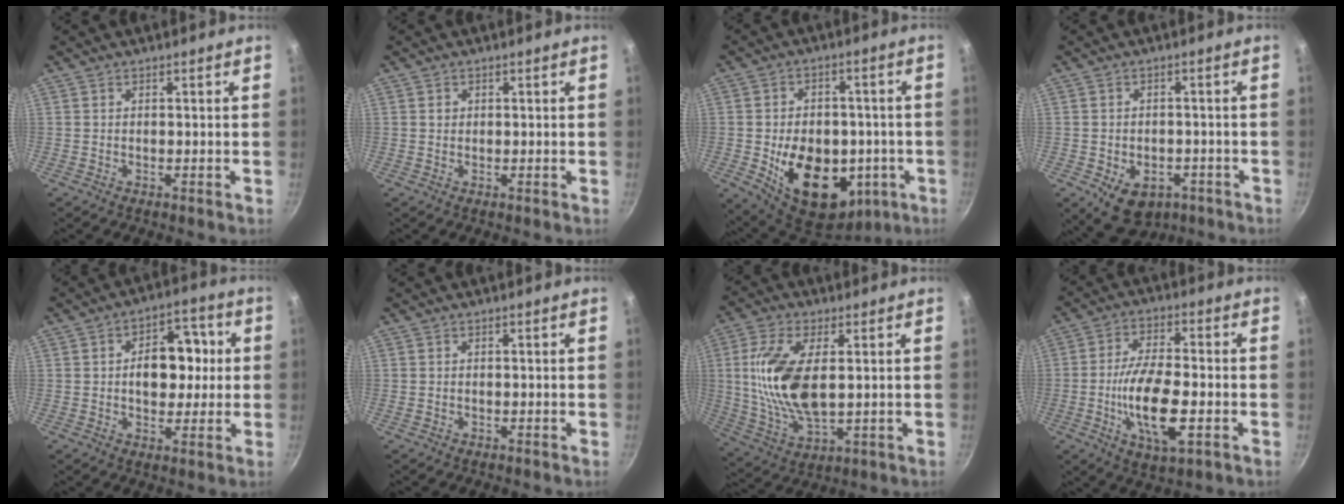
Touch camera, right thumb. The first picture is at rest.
{"total": 1.0, "force": [0.2, 0.9, 0.3], "torque": [-0.002, 0.001, 0.004]}
{"total": 20.0, "force": [-5.3, 13.1, 14.2], "torque": [-0.192, 0.005, -0.051]}
{"total": 9.8, "force": [-4.6, 6.9, 5.3], "torque": [-0.069, 0.017, -0.055]}
{"total": 11.3, "force": [0.9, 7.4, 8.5], "torque": [-0.084, 0.019, 0.010]}
{"total": 0.5, "force": [-0.1, 0.5, 0.2], "torque": [-0.005, 0.001, 0.000]}
{"total": 15.9, "force": [1.8, 7.6, 13.8], "torque": [-0.284, -0.011, 0.043]}
{"total": 13.9, "force": [-3.2, 5.4, 12.4], "torque": [-0.221, 0.004, -0.054]}